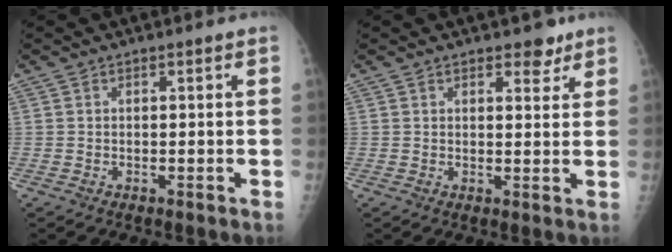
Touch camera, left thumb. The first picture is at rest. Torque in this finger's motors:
{"motor_torque": [0.23, 0.42, -0.02, -0.16, 0.05]}